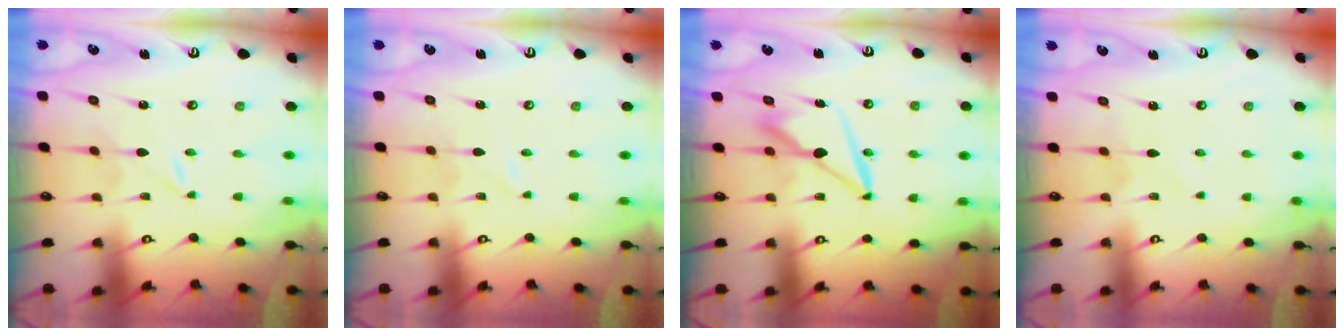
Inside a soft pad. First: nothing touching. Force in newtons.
{"total": 1.1, "press": 1.1, "slide": 0.1}
{"total": 8.5, "press": 8.4, "slide": 1.2}
{"total": 4.6, "press": 4.6, "slide": 0.5}